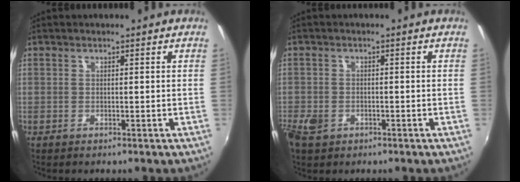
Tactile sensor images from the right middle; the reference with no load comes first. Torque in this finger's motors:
{"motor_torque": [0.46, -0.48, 0.13, 0.07]}